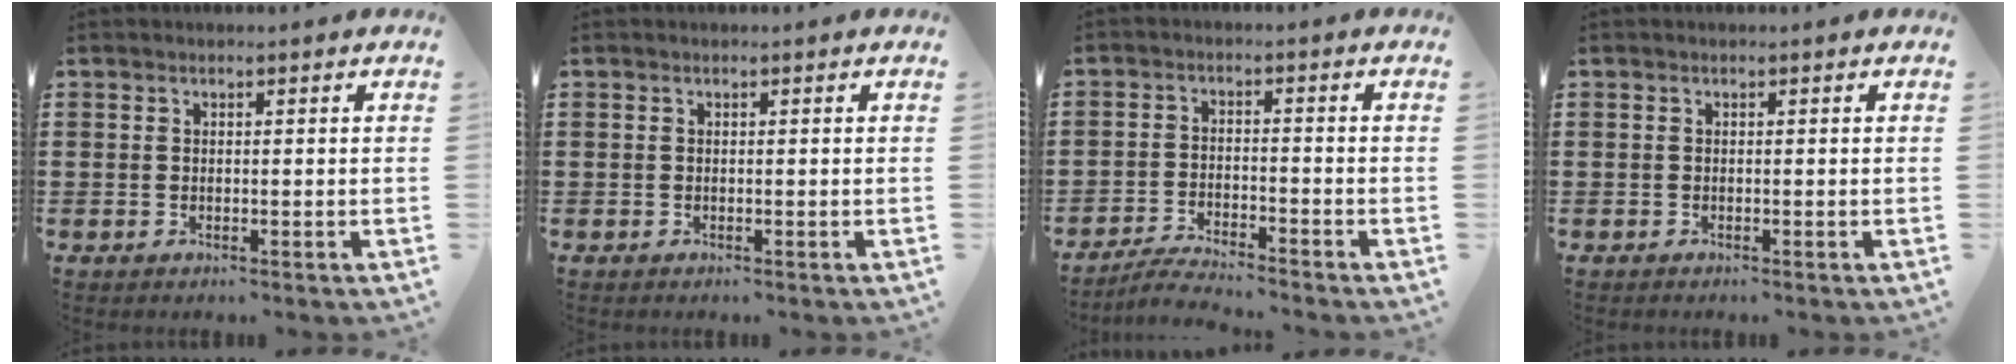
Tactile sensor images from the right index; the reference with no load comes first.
{"total": 0.0}
{"total": 3.6, "force": [-3.5, -0.1, 0.7], "torque": [-0.016, 0.001, -0.070]}
{"total": 0.0}